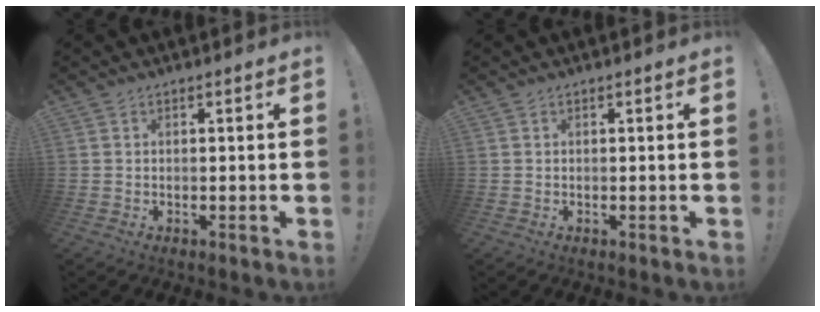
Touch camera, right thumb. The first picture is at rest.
{"total": 0.0}